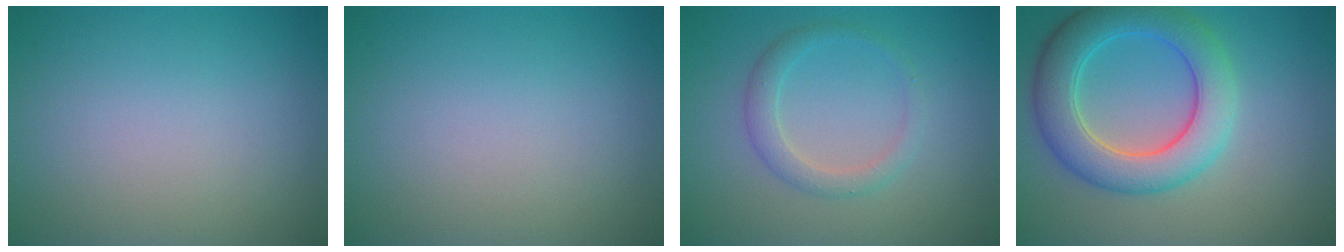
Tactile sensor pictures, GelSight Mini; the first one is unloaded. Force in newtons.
{"total": 0.0}
{"total": 2.2, "press": 2.2, "slide": 0.1}
{"total": 6.9, "press": 6.9, "slide": 0.5}